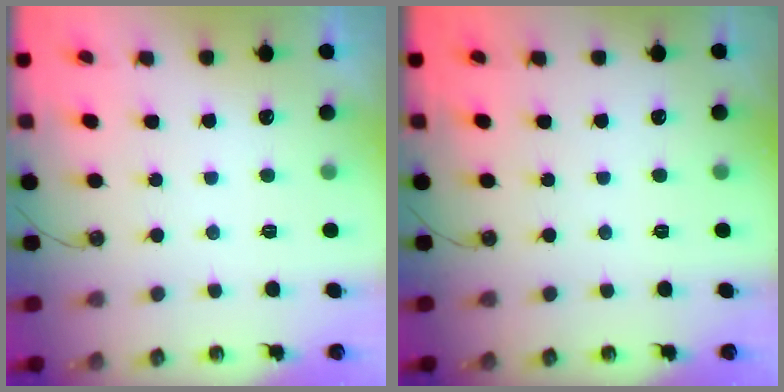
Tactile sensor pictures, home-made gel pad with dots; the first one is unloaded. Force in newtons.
{"total": 0.0}